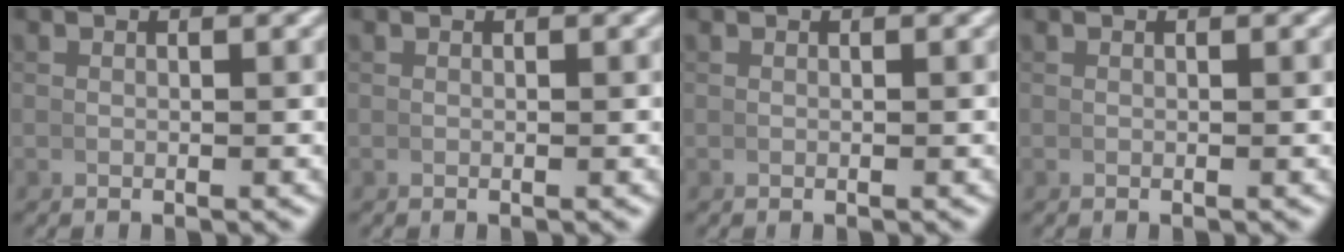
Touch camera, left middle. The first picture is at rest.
{"total": 0.0}
{"total": 0.0}
{"total": 0.0}